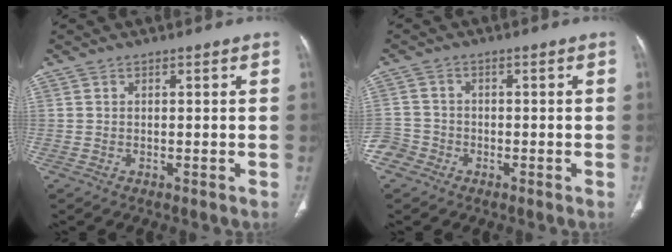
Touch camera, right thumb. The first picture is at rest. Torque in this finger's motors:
{"motor_torque": [0.15, 0.04, -0.21, 0.00, 0.02]}